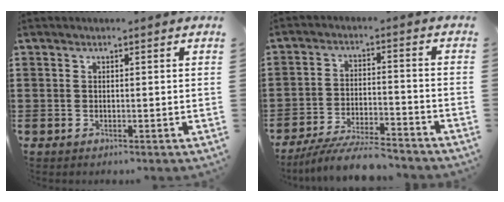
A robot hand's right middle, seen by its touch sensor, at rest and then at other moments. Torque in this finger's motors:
{"motor_torque": [2.14, 0.00, 0.14, 0.09]}